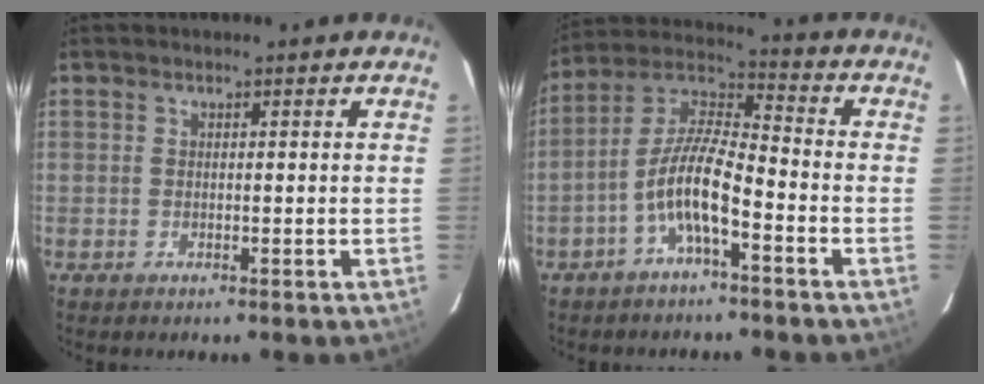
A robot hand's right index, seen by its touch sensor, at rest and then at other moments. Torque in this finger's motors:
{"motor_torque": [1.39, -0.75, 0.86, 0.20]}